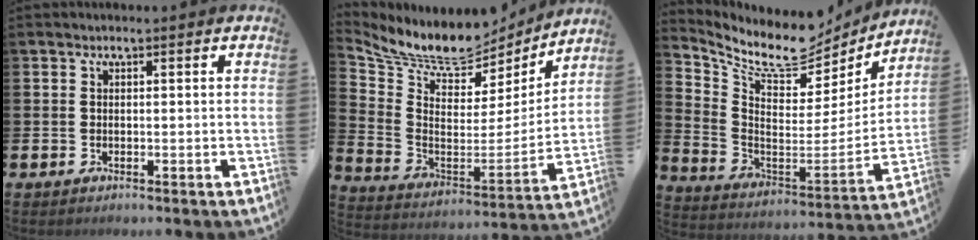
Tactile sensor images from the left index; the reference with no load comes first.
{"total": 9.1, "force": [8.4, 2.5, 2.2], "torque": [-0.081, -0.063, 0.140]}
{"total": 9.3, "force": [8.2, 3.0, 3.2], "torque": [-0.096, -0.067, 0.137]}